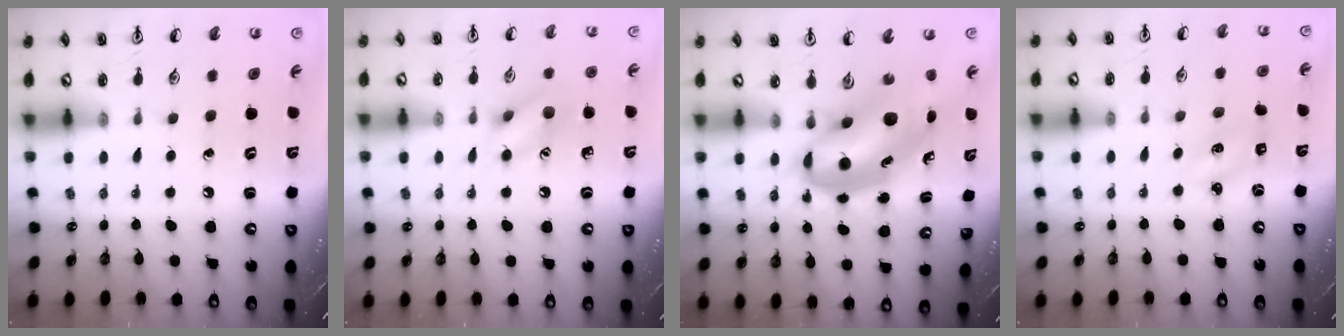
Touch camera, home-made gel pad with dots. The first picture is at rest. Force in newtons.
{"total": 8.3, "press": 8.3, "slide": 0.4}
{"total": 8.0, "press": 7.8, "slide": 2.1}
{"total": 1.6, "press": 1.5, "slide": 0.6}